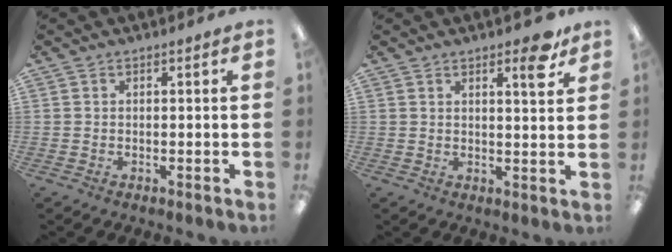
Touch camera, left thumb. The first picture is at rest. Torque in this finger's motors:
{"motor_torque": [-0.13, -0.05, -0.38, 0.26, 0.00]}